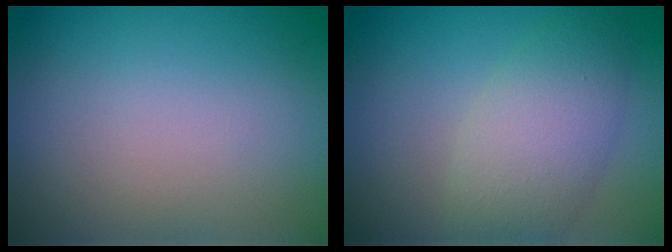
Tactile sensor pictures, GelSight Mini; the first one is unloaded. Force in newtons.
{"total": 3.7, "press": 3.7, "slide": 0.3}